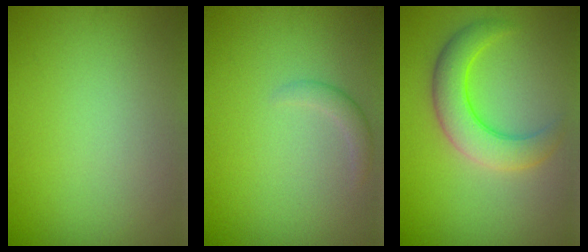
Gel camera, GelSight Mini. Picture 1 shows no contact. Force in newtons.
{"total": 1.2, "press": 1.2, "slide": 0.1}
{"total": 5.0, "press": 5.0, "slide": 0.3}